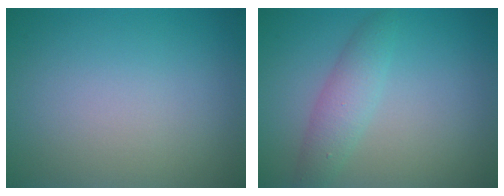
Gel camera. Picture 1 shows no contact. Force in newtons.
{"total": 2.7, "press": 2.7, "slide": 0.2}